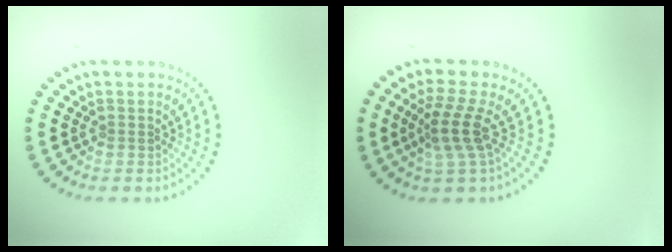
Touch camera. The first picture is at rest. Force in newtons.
{"total": 3.3, "press": 2.4, "slide": 2.2}